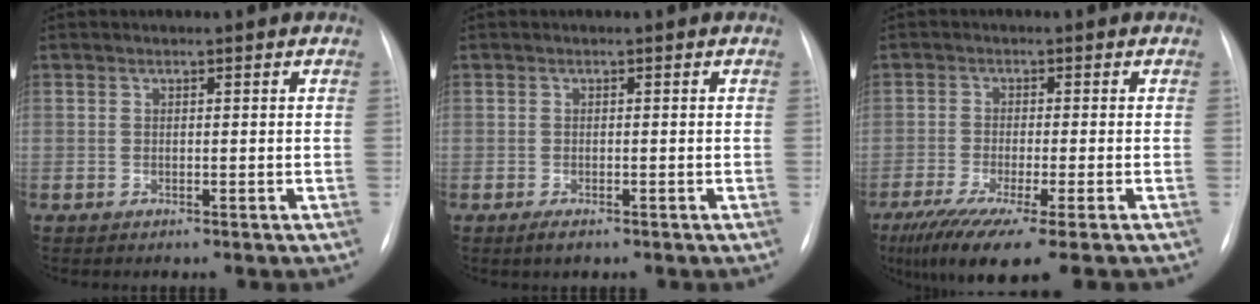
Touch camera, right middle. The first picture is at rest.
{"total": 1.5, "force": [-1.0, 0.5, 1.0], "torque": [-0.019, -0.002, -0.013]}
{"total": 11.3, "force": [-8.0, 0.1, 8.0], "torque": [-0.128, -0.033, -0.129]}